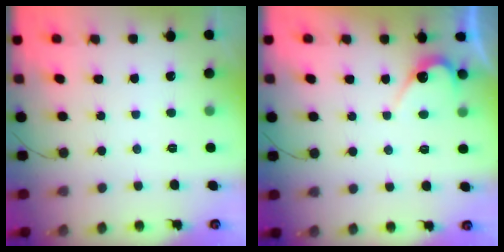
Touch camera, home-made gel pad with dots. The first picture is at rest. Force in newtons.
{"total": 5.4, "press": 5.4, "slide": 0.3}